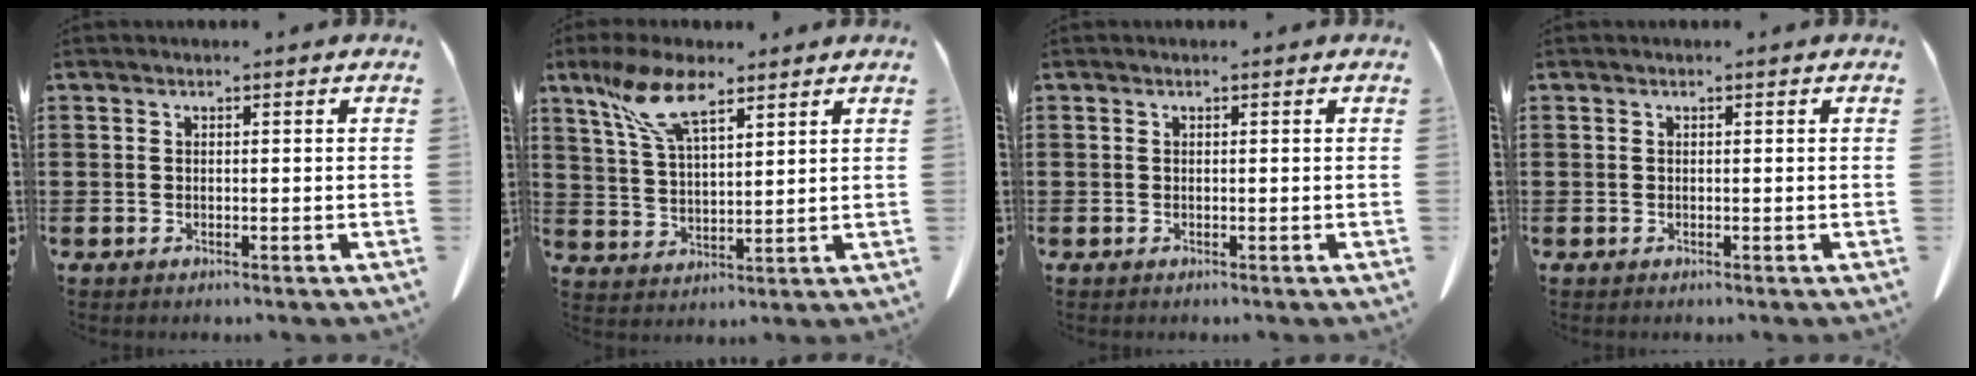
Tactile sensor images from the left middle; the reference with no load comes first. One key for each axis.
{"total": 9.4, "fx": 6.2, "fy": 3.1, "fz": 6.4, "tx": -0.147, "ty": -0.008, "tz": 0.112}
{"total": 0.0}
{"total": 0.0}